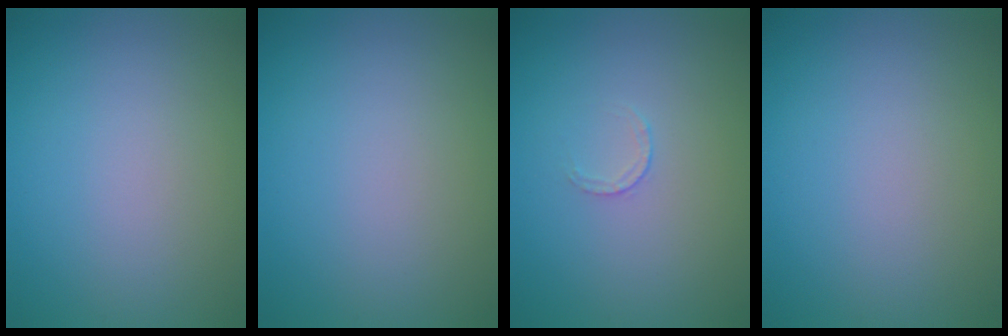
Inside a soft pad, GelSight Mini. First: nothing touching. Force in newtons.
{"total": 0.0}
{"total": 0.6, "press": 0.4, "slide": 0.4}
{"total": 0.0}